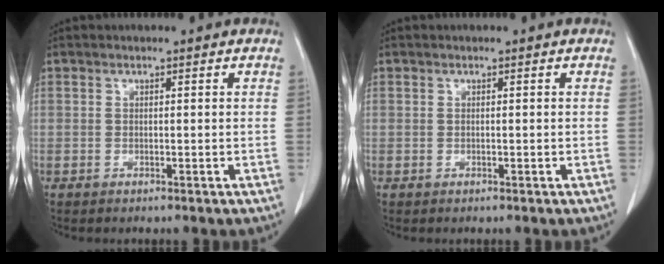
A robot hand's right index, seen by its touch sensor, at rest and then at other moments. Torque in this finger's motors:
{"motor_torque": [0.00, 0.00, 0.00, 0.00]}